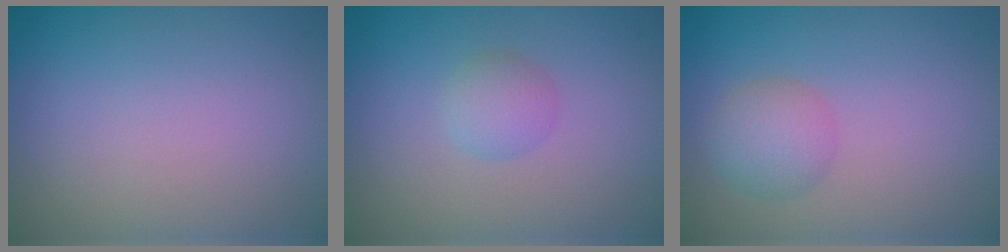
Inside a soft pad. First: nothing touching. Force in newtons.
{"total": 1.7, "press": 1.7, "slide": 0.0}
{"total": 2.5, "press": 2.5, "slide": 0.0}